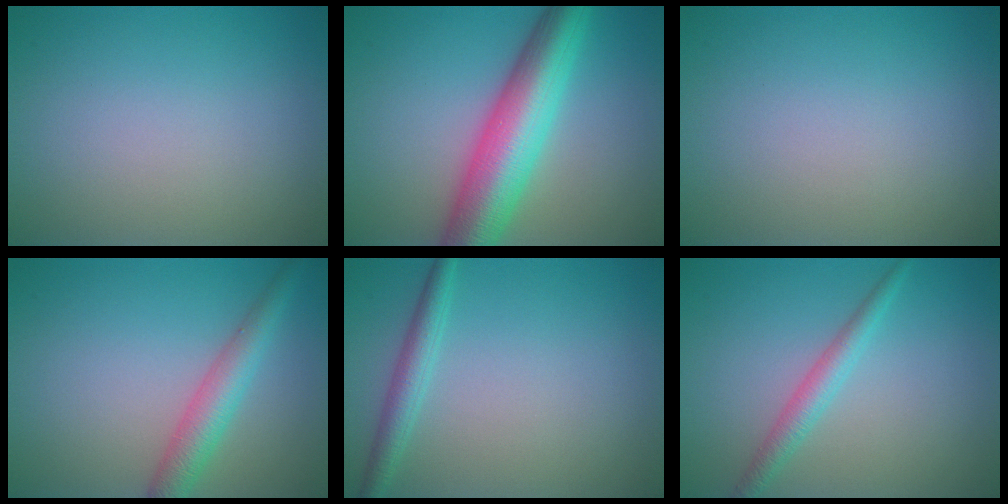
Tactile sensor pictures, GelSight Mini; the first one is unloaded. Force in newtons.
{"total": 9.1, "press": 9.1, "slide": 0.2}
{"total": 0.0}
{"total": 3.6, "press": 3.6, "slide": 0.1}
{"total": 2.3, "press": 2.3, "slide": 0.1}
{"total": 2.3, "press": 2.2, "slide": 0.1}